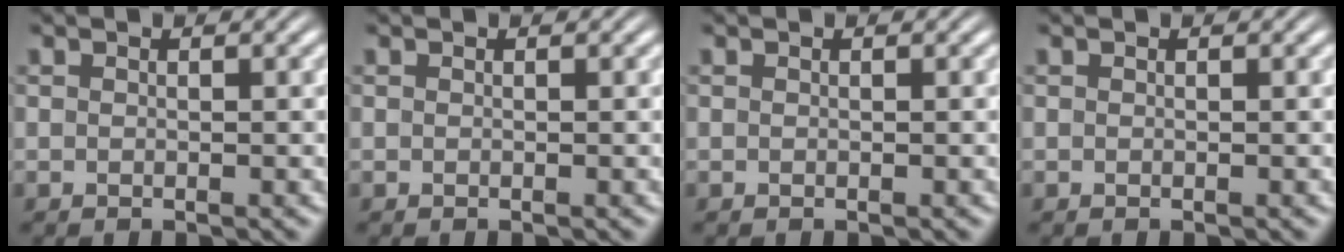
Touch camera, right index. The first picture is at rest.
{"total": 0.0}
{"total": 0.0}
{"total": 0.0}